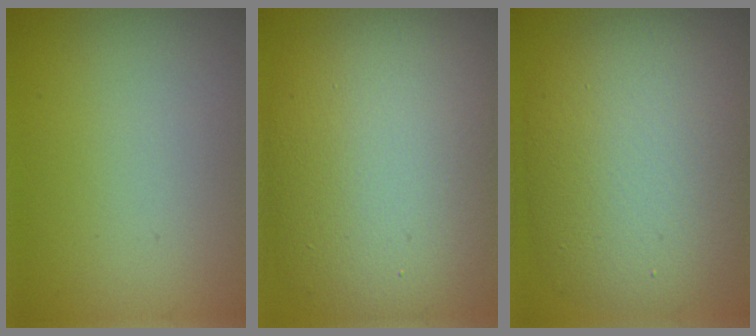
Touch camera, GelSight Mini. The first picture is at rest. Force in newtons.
{"total": 14.9, "press": 14.8, "slide": 0.9}
{"total": 11.1, "press": 11.1, "slide": 0.6}